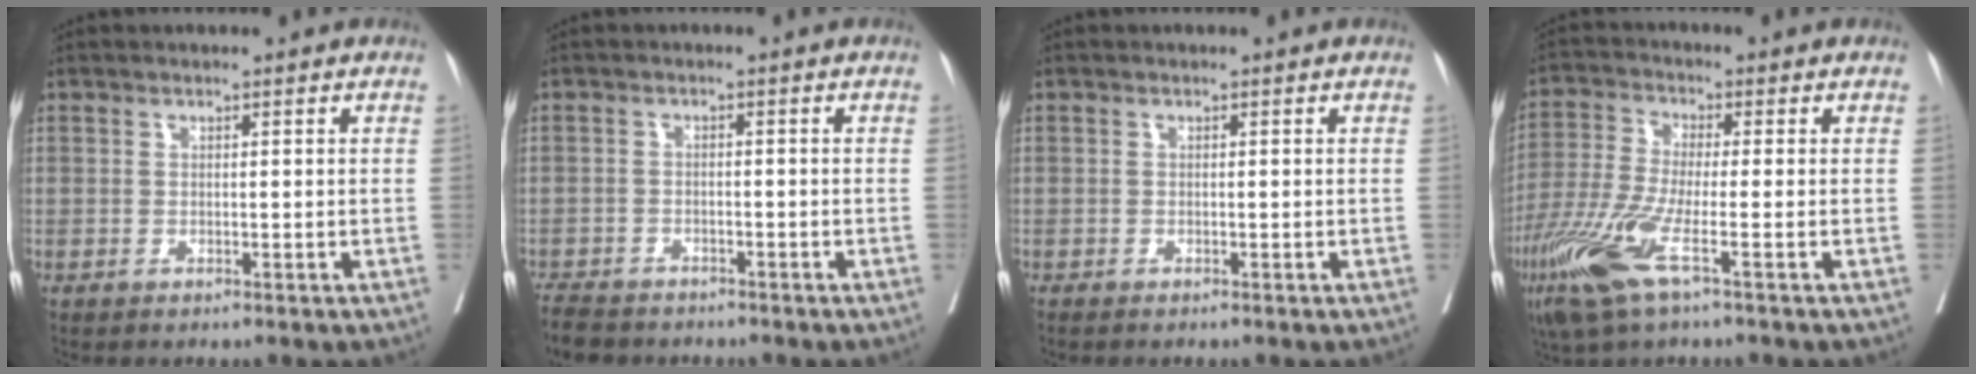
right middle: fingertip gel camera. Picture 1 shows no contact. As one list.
[{"total": 5.8, "force": [-5.1, 2.2, 1.7], "torque": [-0.027, -0.011, -0.084]}, {"total": 0.6, "force": [-0.5, 0.1, 0.2], "torque": [-0.006, -0.002, -0.010]}, {"total": 10.1, "force": [-4.7, 1.2, 8.9], "torque": [-0.202, -0.021, -0.098]}]